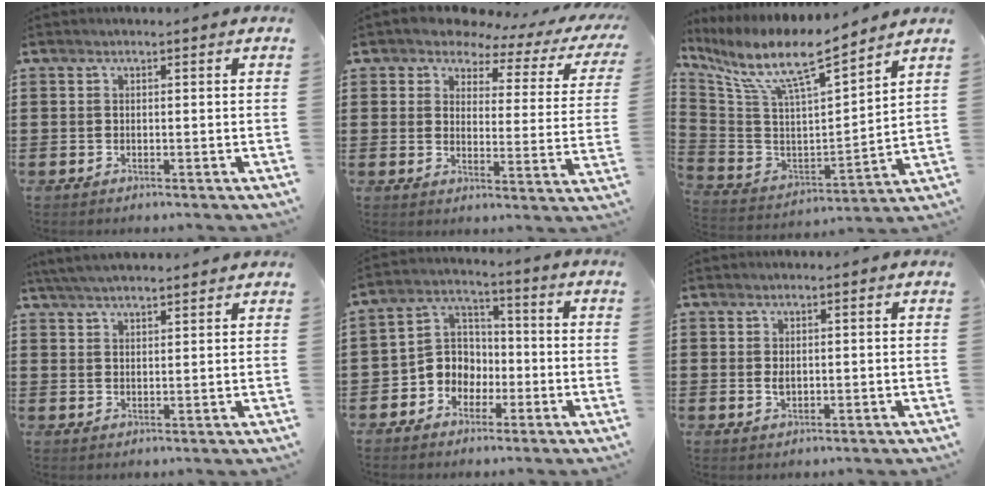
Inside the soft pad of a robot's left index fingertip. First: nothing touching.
{"total": 3.9, "force": [3.2, 1.8, 1.4], "torque": [-0.043, -0.017, 0.047]}
{"total": 10.8, "force": [8.1, 1.8, 6.9], "torque": [-0.167, -0.054, 0.135]}
{"total": 3.8, "force": [3.6, 0.2, 1.2], "torque": [-0.034, -0.004, 0.067]}
{"total": 5.8, "force": [-2.0, 5.3, 1.3], "torque": [-0.058, 0.003, -0.046]}
{"total": 1.3, "force": [0.2, 0.8, 1.0], "torque": [-0.023, 0.004, 0.004]}